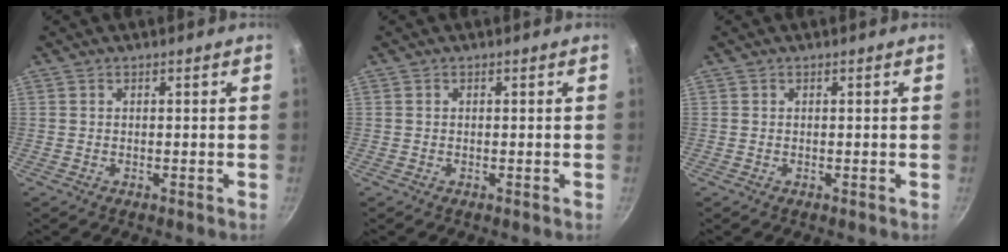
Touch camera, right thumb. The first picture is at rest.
{"total": 0.0}
{"total": 0.0}